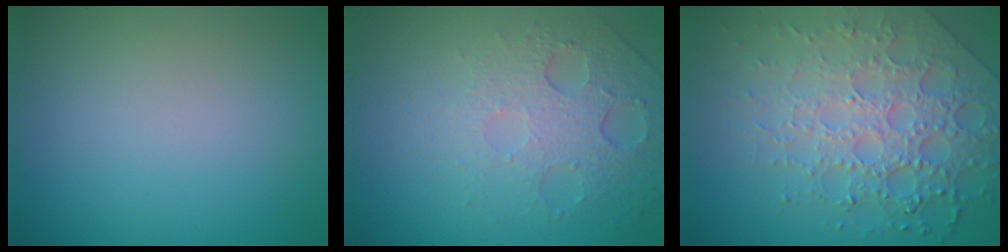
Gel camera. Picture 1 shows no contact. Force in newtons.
{"total": 5.2, "press": 3.3, "slide": 3.9}
{"total": 8.0, "press": 5.5, "slide": 5.7}